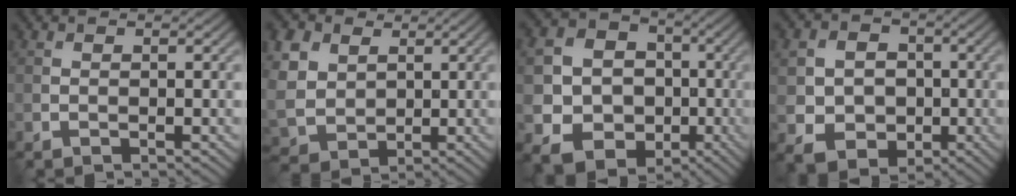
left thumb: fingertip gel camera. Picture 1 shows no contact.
{"total": 8.6, "force": [3.0, 6.6, 4.6], "torque": [-0.163, 0.012, 0.062]}
{"total": 13.3, "force": [-2.3, 12.0, 5.3], "torque": [-0.156, -0.034, -0.053]}
{"total": 8.1, "force": [-0.7, 7.3, 3.2], "torque": [-0.099, -0.007, -0.026]}